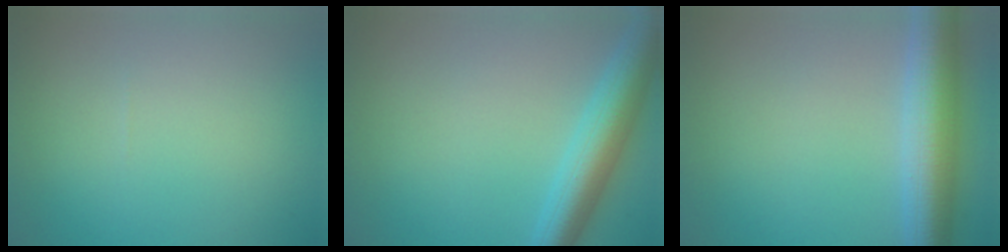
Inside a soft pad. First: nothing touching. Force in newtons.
{"total": 5.9, "press": 5.9, "slide": 0.2}
{"total": 6.9, "press": 6.9, "slide": 0.2}